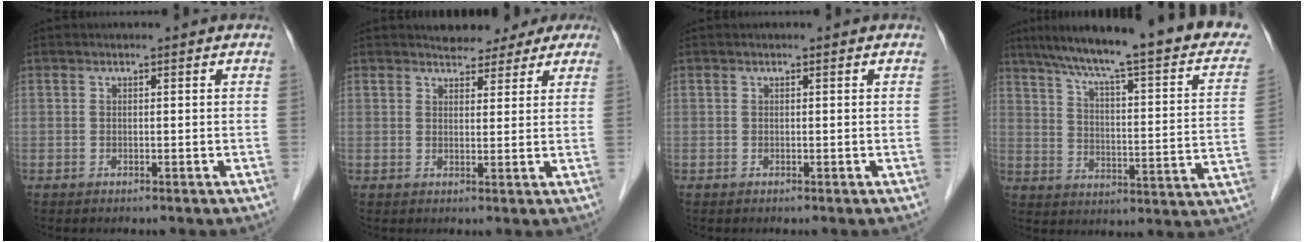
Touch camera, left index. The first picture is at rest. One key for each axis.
{"total": 6.6, "fx": 5.5, "fy": 3.1, "fz": 2.0, "tx": -0.017, "ty": 0.012, "tz": 0.061}
{"total": 0.0}
{"total": 26.1, "fx": 20.8, "fy": 2.9, "fz": 15.5, "tx": -0.230, "ty": -0.010, "tz": 0.268}